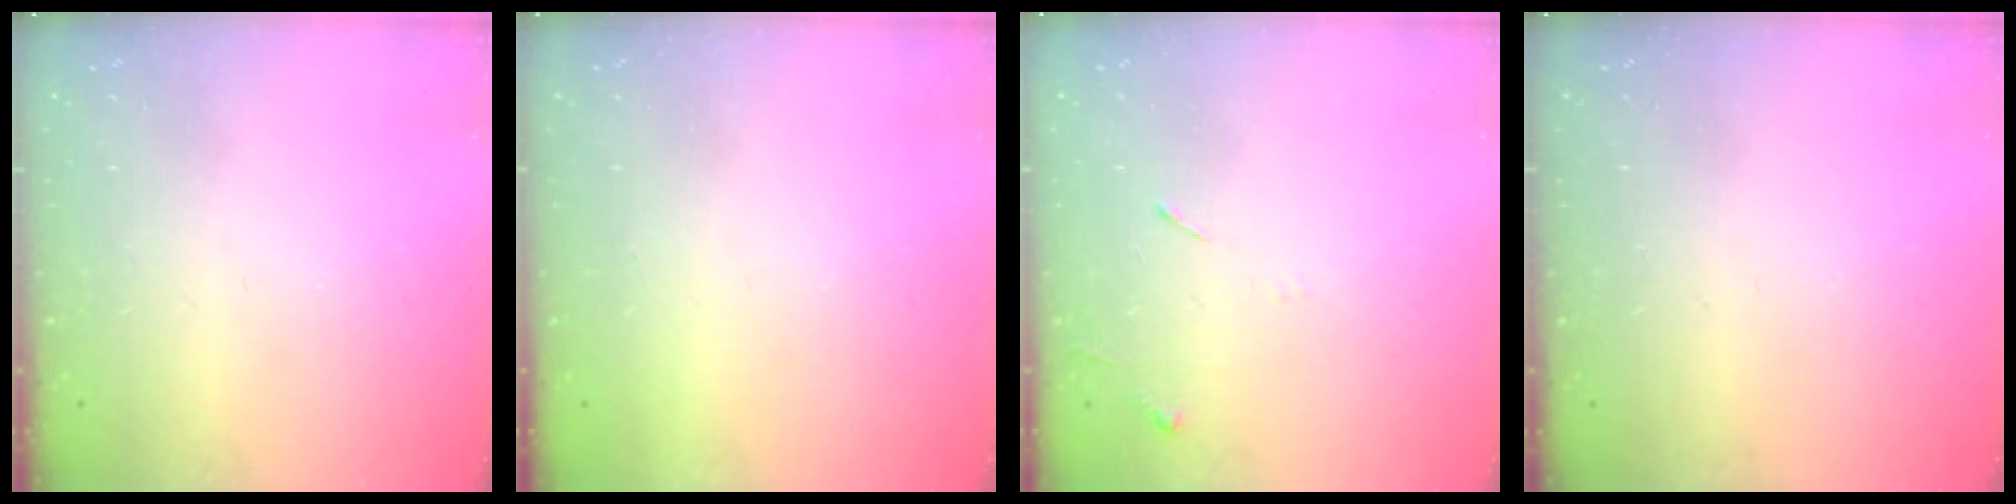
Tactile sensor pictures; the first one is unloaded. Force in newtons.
{"total": 1.5, "press": 1.5, "slide": 0.1}
{"total": 5.4, "press": 5.4, "slide": 0.7}
{"total": 0.0}